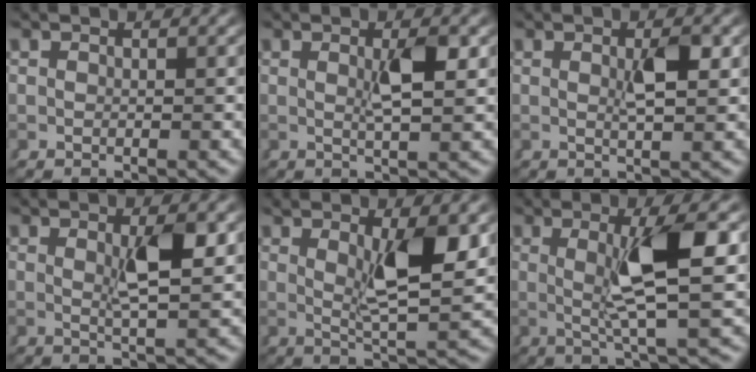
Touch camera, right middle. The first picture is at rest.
{"total": 3.0, "force": [0.4, 0.3, 3.0], "torque": [-0.047, -0.007, 0.011]}
{"total": 2.6, "force": [0.3, 0.4, 2.5], "torque": [-0.038, -0.006, 0.008]}
{"total": 3.7, "force": [0.7, 0.3, 3.6], "torque": [-0.058, -0.008, 0.020]}
{"total": 5.5, "force": [1.8, 0.8, 5.2], "torque": [-0.089, -0.014, 0.040]}
{"total": 6.8, "force": [0.7, 0.4, 6.7], "torque": [-0.110, -0.003, 0.020]}